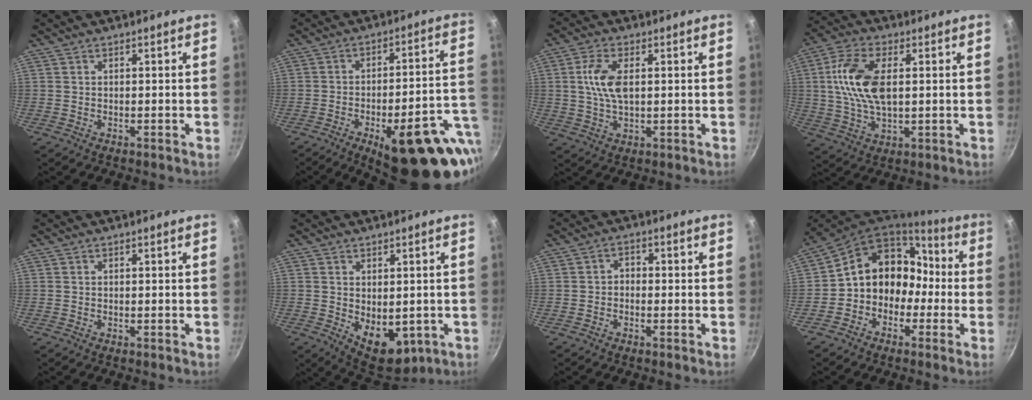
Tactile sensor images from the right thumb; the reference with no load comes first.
{"total": 24.2, "force": [-9.4, 8.4, 20.7], "torque": [-0.222, 0.025, -0.117]}
{"total": 7.7, "force": [1.2, 3.8, 6.6], "torque": [-0.129, 0.005, 0.022]}
{"total": 13.1, "force": [1.9, 6.9, 11.0], "torque": [-0.208, 0.009, 0.030]}
{"total": 0.0}
{"total": 9.4, "force": [-1.3, 5.9, 7.2], "torque": [-0.080, -0.016, 0.001]}
{"total": 2.2, "force": [-0.8, 1.6, 1.2], "torque": [-0.014, 0.015, -0.018]}
{"total": 13.0, "force": [-2.0, 11.1, 6.5], "torque": [-0.049, 0.061, -0.046]}